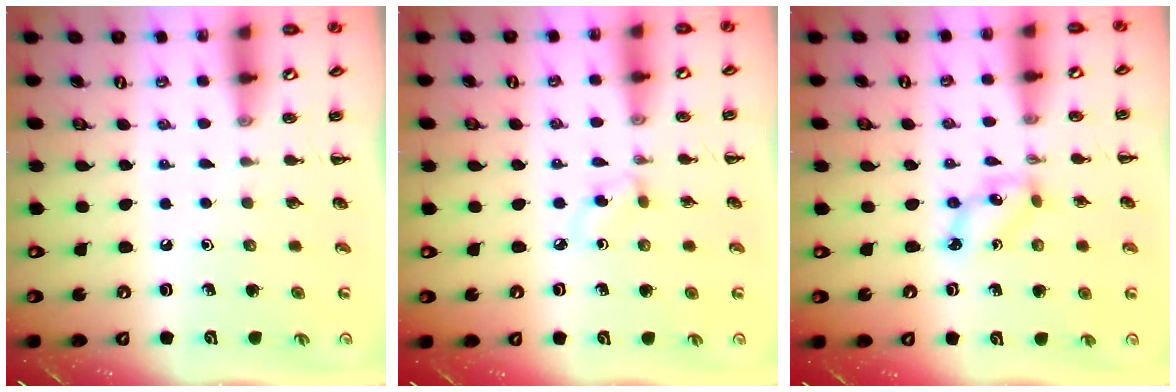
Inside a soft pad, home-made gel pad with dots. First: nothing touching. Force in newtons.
{"total": 2.9, "press": 2.6, "slide": 1.2}
{"total": 3.9, "press": 3.8, "slide": 0.9}